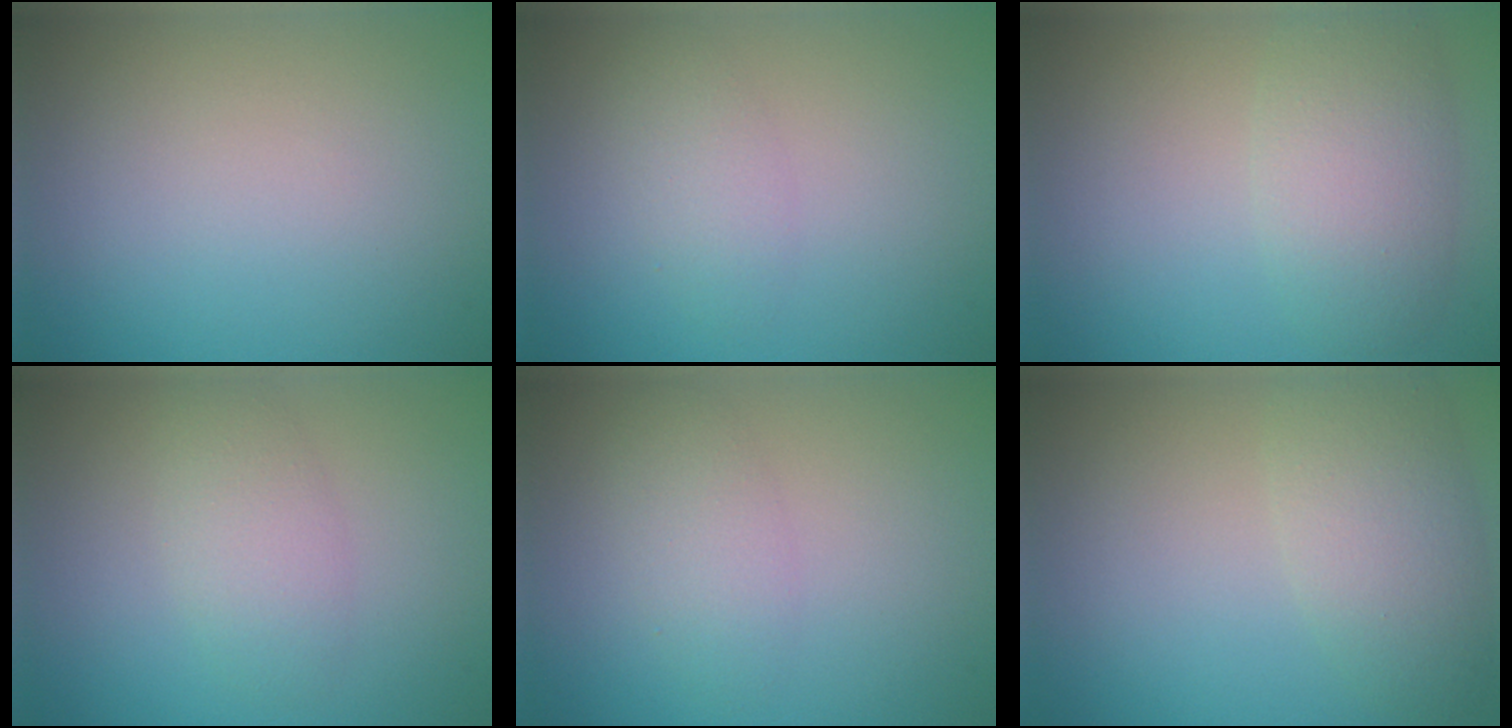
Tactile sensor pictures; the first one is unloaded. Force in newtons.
{"total": 1.8, "press": 1.8, "slide": 0.1}
{"total": 4.6, "press": 4.6, "slide": 0.2}
{"total": 2.9, "press": 2.9, "slide": 0.1}
{"total": 2.4, "press": 2.4, "slide": 0.1}
{"total": 4.6, "press": 4.6, "slide": 0.3}